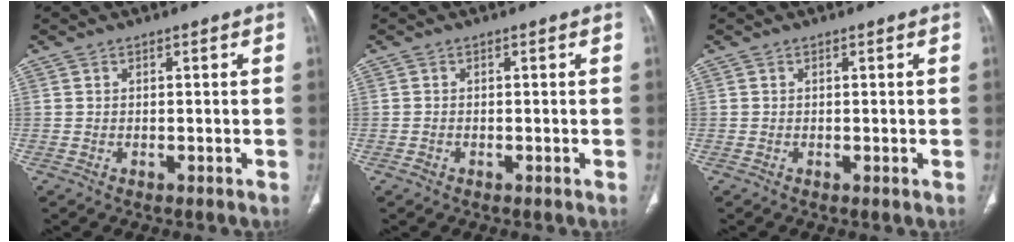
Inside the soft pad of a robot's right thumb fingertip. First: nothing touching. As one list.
[{"total": 0.7, "force": [-0.4, 0.5, 0.2], "torque": [-0.006, 0.002, -0.008]}, {"total": 0.0}]